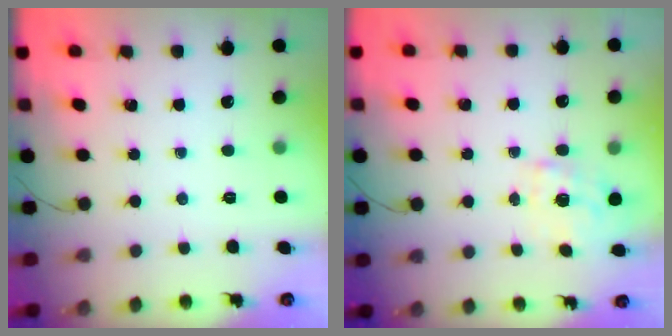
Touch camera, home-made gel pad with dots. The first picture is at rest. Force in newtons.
{"total": 1.1, "press": 1.0, "slide": 0.5}